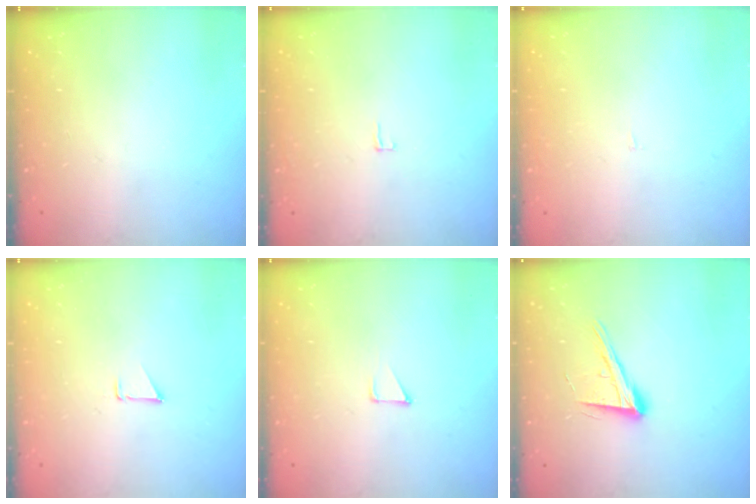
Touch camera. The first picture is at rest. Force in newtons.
{"total": 2.0, "press": 2.0, "slide": 0.2}
{"total": 1.6, "press": 1.6, "slide": 0.1}
{"total": 0.9, "press": 0.9, "slide": 0.1}
{"total": 3.4, "press": 3.4, "slide": 0.3}
{"total": 14.6, "press": 14.0, "slide": 3.9}